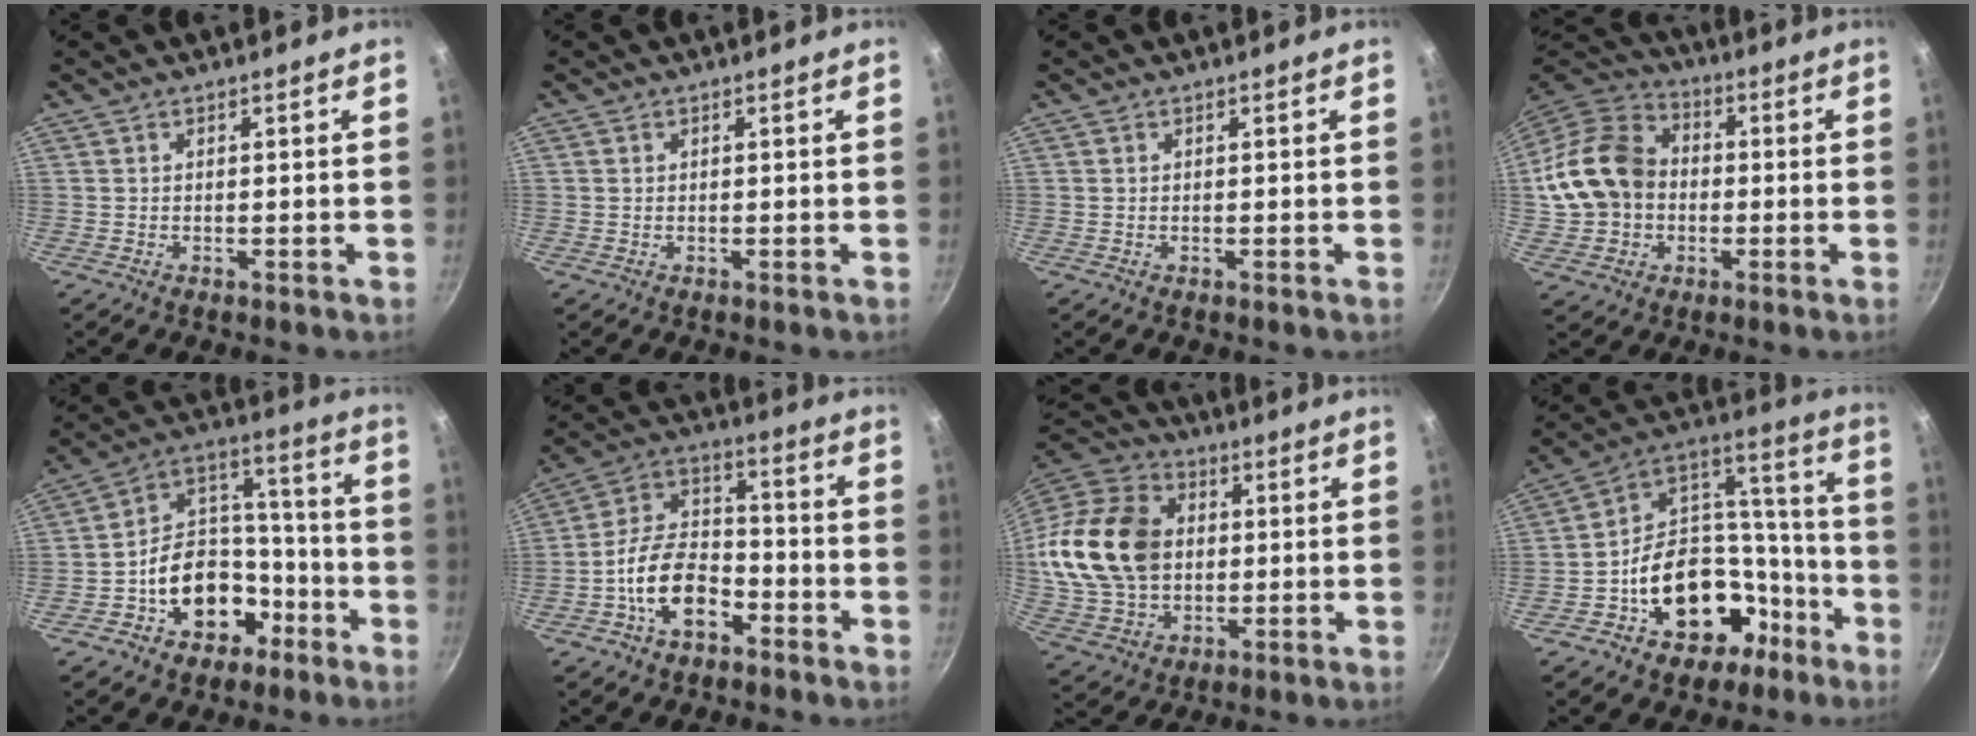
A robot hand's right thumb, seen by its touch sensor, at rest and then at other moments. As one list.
[{"total": 0.5, "force": [0.1, 0.5, 0.2], "torque": [0.000, 0.002, 0.001]}, {"total": 0.0}, {"total": 16.4, "force": [-0.5, 13.3, 9.6], "torque": [-0.167, 0.034, -0.016]}, {"total": 15.6, "force": [-6.9, 11.6, 7.8], "torque": [-0.082, 0.081, -0.101]}, {"total": 12.8, "force": [-5.8, 7.8, 8.4], "torque": [-0.125, 0.057, -0.114]}, {"total": 20.9, "force": [1.7, 15.9, 13.6], "torque": [-0.246, 0.020, 0.036]}, {"total": 21.3, "force": [-9.6, 15.2, 11.3], "torque": [-0.140, 0.102, -0.140]}]